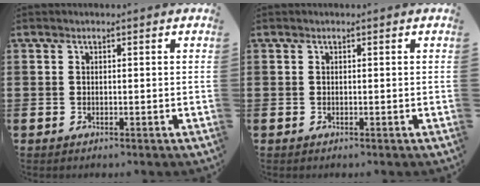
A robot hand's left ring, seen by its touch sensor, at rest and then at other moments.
{"total": 0.0}